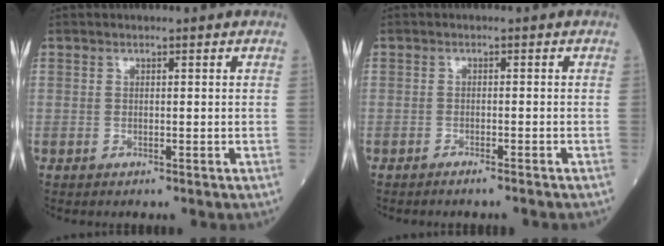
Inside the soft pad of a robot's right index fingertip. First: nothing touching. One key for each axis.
{"total": 2.1, "fx": -1.8, "fy": -0.1, "fz": 1.0, "tx": -0.013, "ty": 0.000, "tz": -0.022}